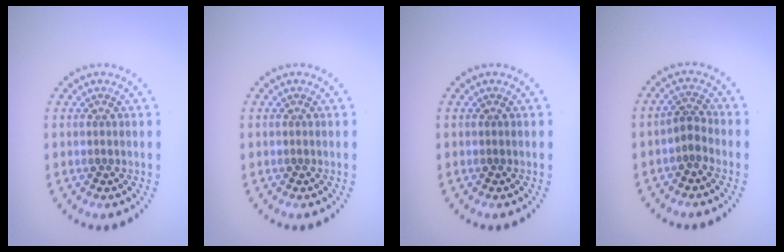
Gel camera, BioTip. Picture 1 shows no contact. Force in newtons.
{"total": 0.0}
{"total": 0.0}
{"total": 1.6, "press": 1.3, "slide": 0.9}